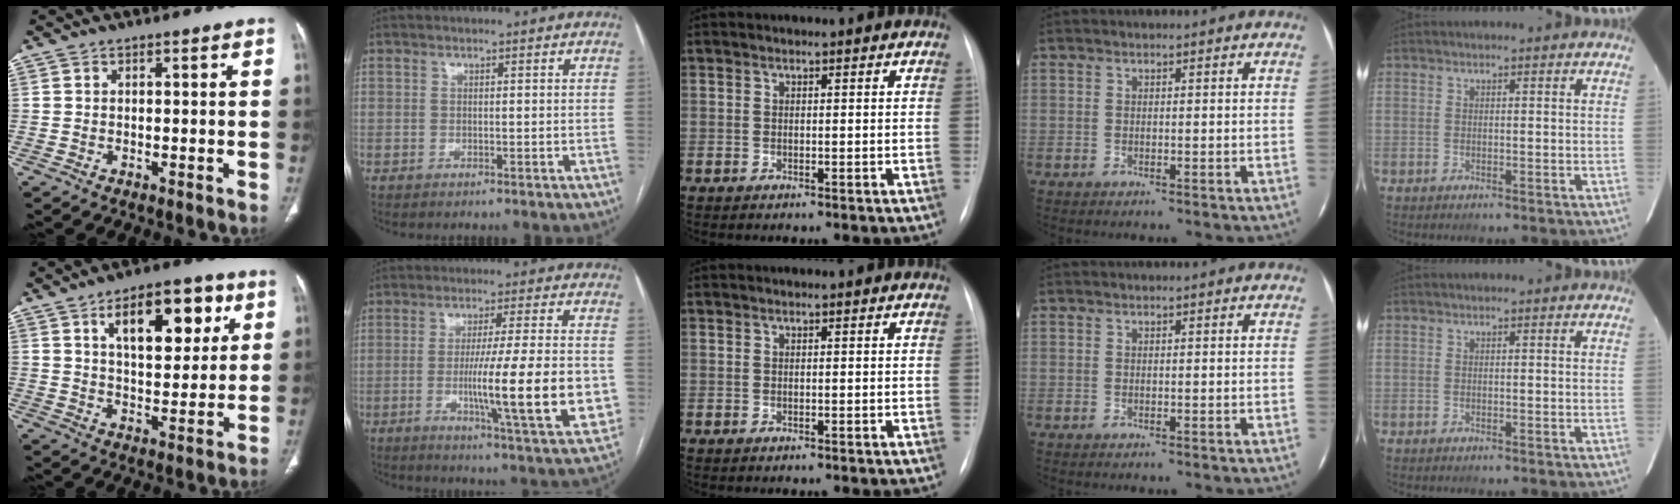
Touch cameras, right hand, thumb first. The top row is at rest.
{"thumb": {"total": 15.2, "force": [6.3, 7.4, 11.7], "torque": [-0.132, -0.015, 0.097]}, "index": {"total": 16.3, "force": [-2.7, 0.6, 16.0], "torque": [-0.224, -0.016, -0.040]}}